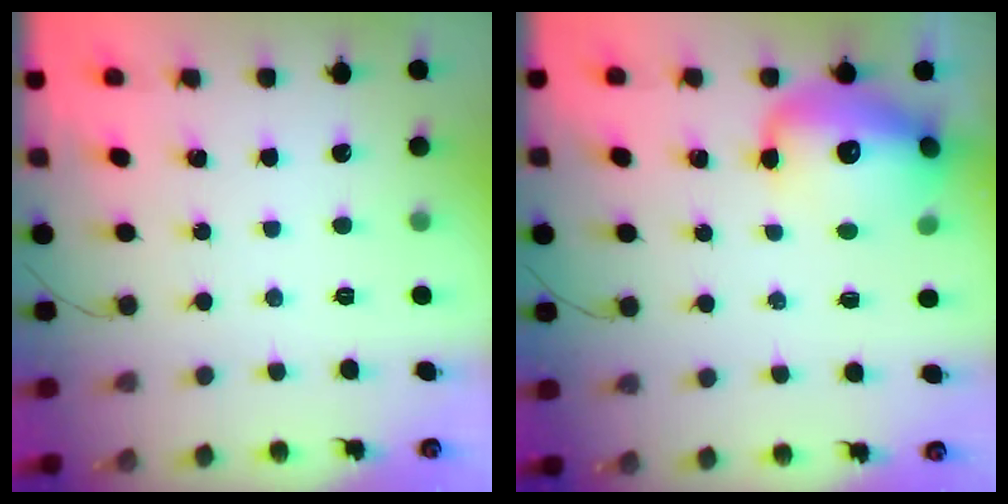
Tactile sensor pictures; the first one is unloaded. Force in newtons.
{"total": 17.5, "press": 17.1, "slide": 4.0}